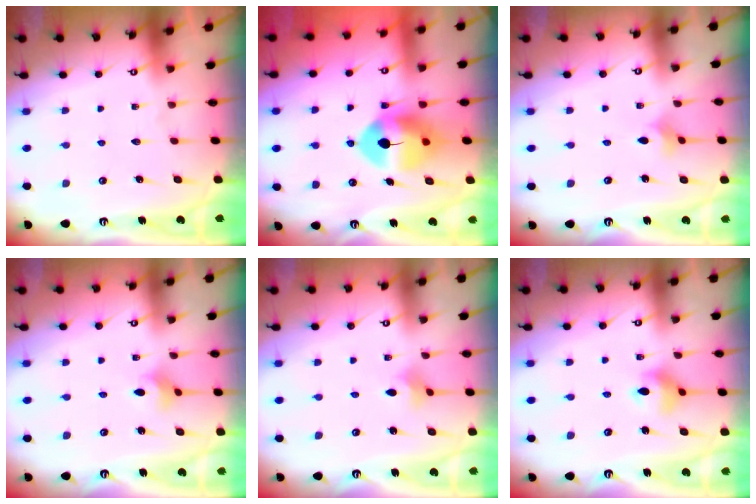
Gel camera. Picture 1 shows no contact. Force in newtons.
{"total": 9.5, "press": 9.4, "slide": 1.7}
{"total": 2.4, "press": 2.4, "slide": 0.5}
{"total": 3.5, "press": 3.4, "slide": 0.7}
{"total": 3.6, "press": 3.6, "slide": 0.6}
{"total": 7.5, "press": 7.0, "slide": 2.6}